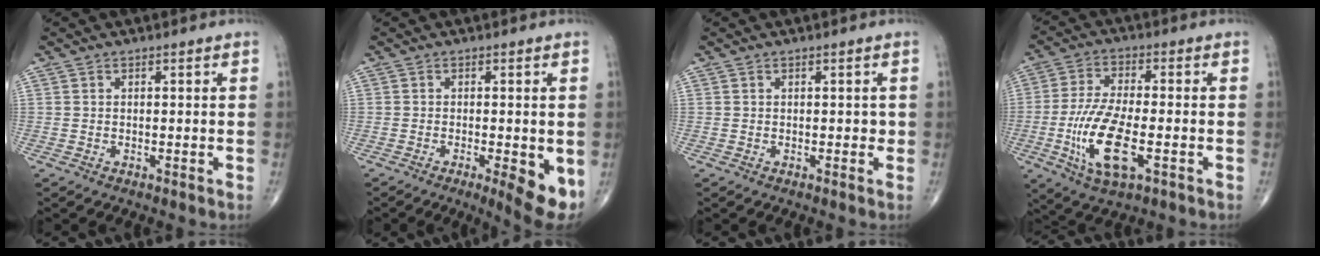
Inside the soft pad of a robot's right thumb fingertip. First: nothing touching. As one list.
[{"total": 7.2, "force": [-2.1, 1.9, 6.6], "torque": [-0.087, -0.016, -0.030]}, {"total": 0.7, "force": [0.0, 0.6, 0.5], "torque": [0.004, 0.003, -0.004]}, {"total": 13.5, "force": [-3.7, 5.1, 11.9], "torque": [-0.245, 0.004, -0.066]}]